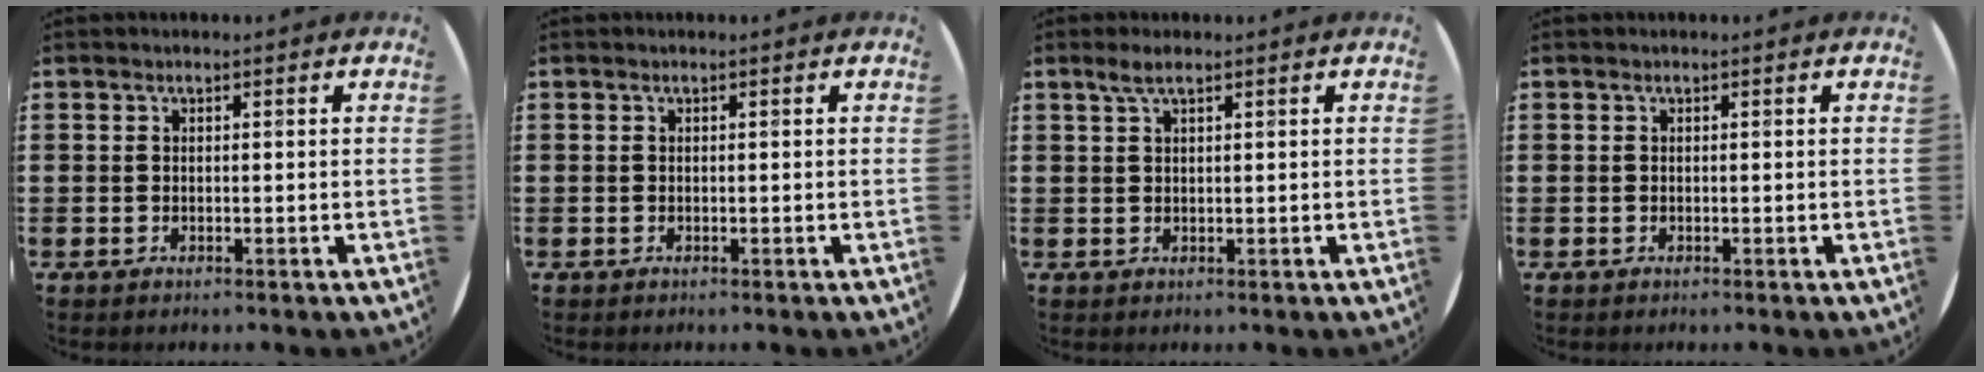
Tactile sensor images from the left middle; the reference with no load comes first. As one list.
[{"total": 0.0}, {"total": 1.9, "force": [1.3, 0.3, 1.4], "torque": [-0.028, 0.005, 0.022]}, {"total": 0.0}]